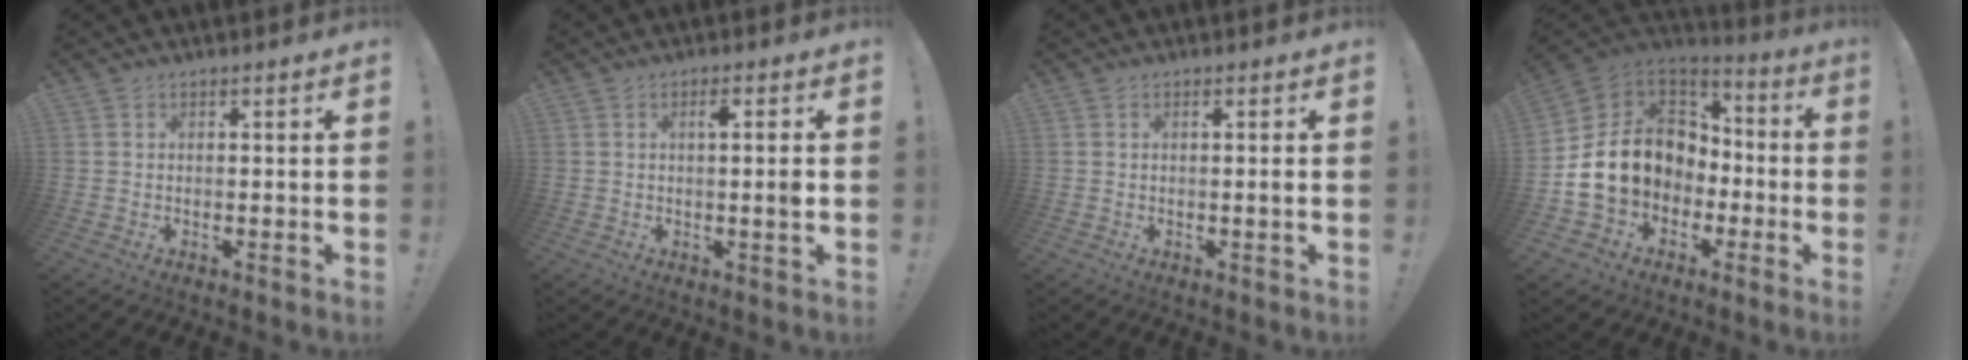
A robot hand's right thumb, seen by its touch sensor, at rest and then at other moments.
{"total": 3.3, "force": [0.0, -0.2, 3.3], "torque": [-0.046, -0.005, -0.009]}
{"total": 1.2, "force": [0.1, -0.5, 1.1], "torque": [-0.022, -0.001, -0.001]}
{"total": 17.6, "force": [-0.8, 14.7, 9.7], "torque": [-0.161, 0.019, 0.014]}